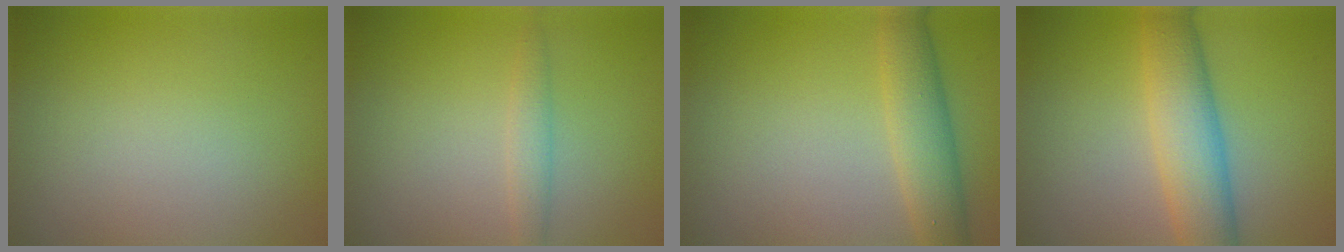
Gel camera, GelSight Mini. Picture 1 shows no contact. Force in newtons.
{"total": 1.6, "press": 1.6, "slide": 0.0}
{"total": 3.9, "press": 3.9, "slide": 0.2}
{"total": 6.1, "press": 6.1, "slide": 0.2}